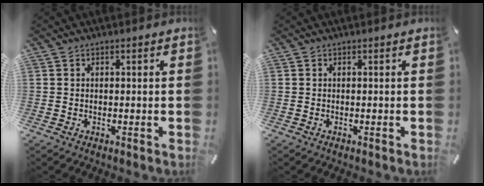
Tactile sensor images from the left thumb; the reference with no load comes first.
{"total": 0.0}